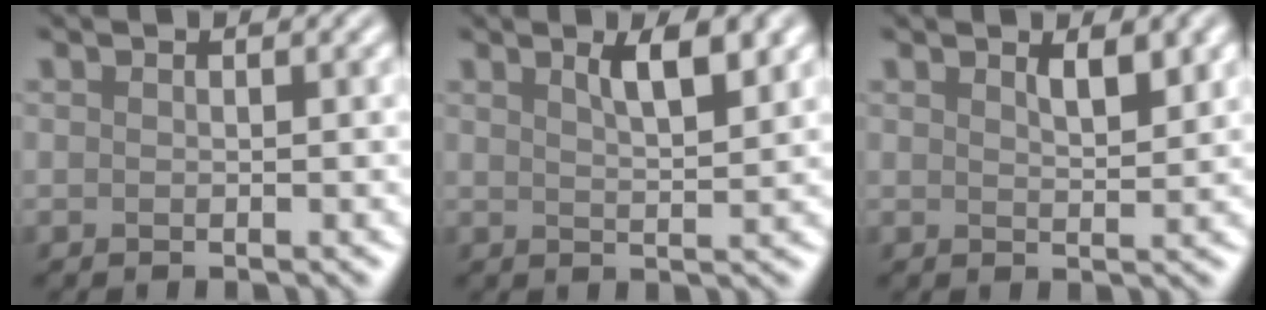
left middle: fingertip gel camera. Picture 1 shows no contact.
{"total": 3.6, "force": [1.9, 1.0, 2.9], "torque": [-0.037, 0.002, 0.031]}
{"total": 2.2, "force": [1.4, 0.6, 1.6], "torque": [-0.023, -0.003, 0.026]}